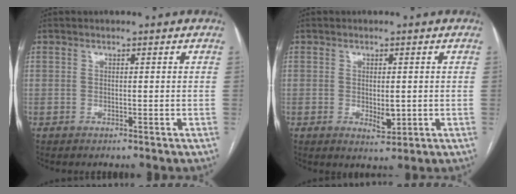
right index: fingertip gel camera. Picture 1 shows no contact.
{"total": 3.1, "force": [-0.3, 1.3, 2.7], "torque": [-0.045, -0.006, 0.001]}